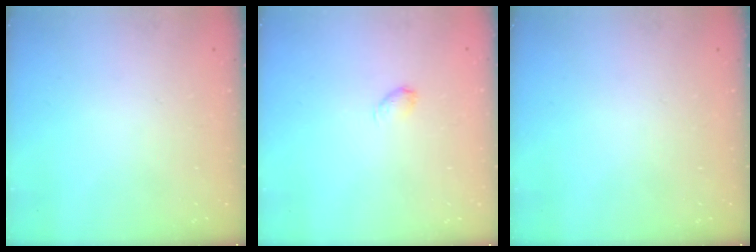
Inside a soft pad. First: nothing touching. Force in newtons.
{"total": 3.1, "press": 3.0, "slide": 0.6}
{"total": 0.0}